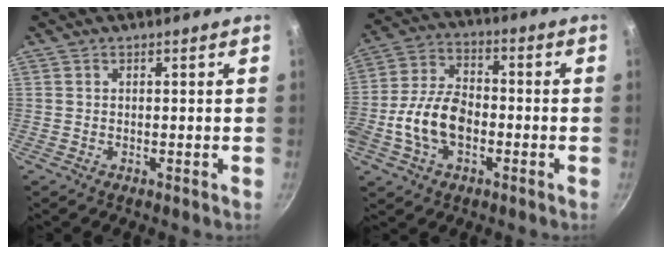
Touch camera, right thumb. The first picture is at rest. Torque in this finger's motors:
{"motor_torque": [1.83, 2.11, 1.10, -1.17, 0.15]}